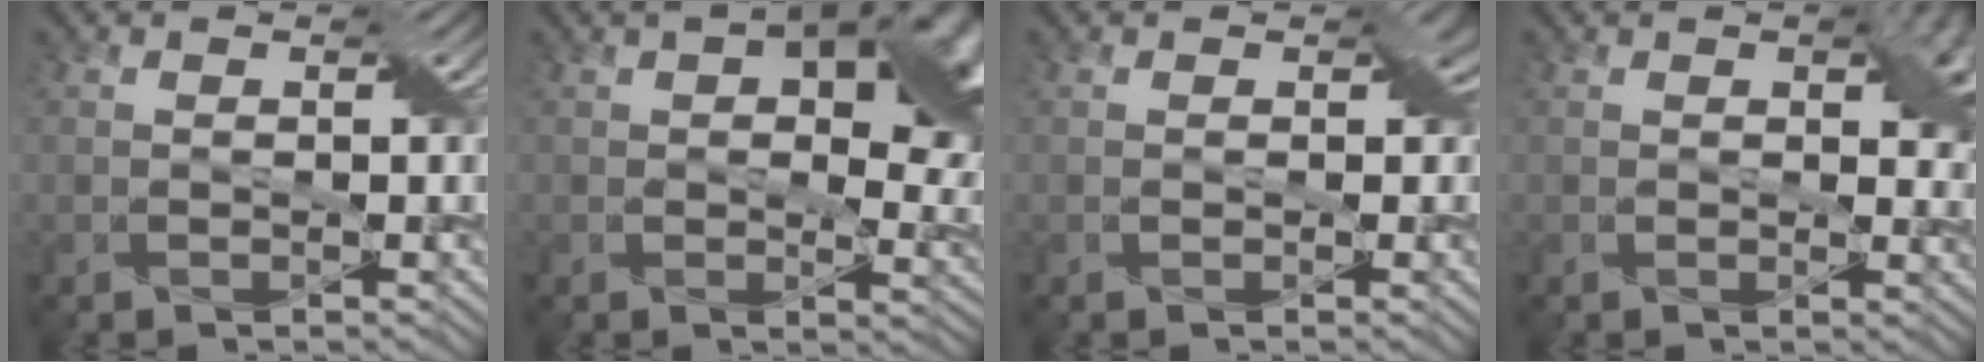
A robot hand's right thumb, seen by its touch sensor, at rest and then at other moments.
{"total": 13.8, "force": [4.9, 7.9, 10.2], "torque": [-0.121, 0.004, 0.077]}
{"total": 1.6, "force": [0.5, 1.3, 0.8], "torque": [-0.009, -0.002, 0.005]}
{"total": 4.9, "force": [1.7, 2.4, 4.0], "torque": [-0.051, -0.003, 0.026]}